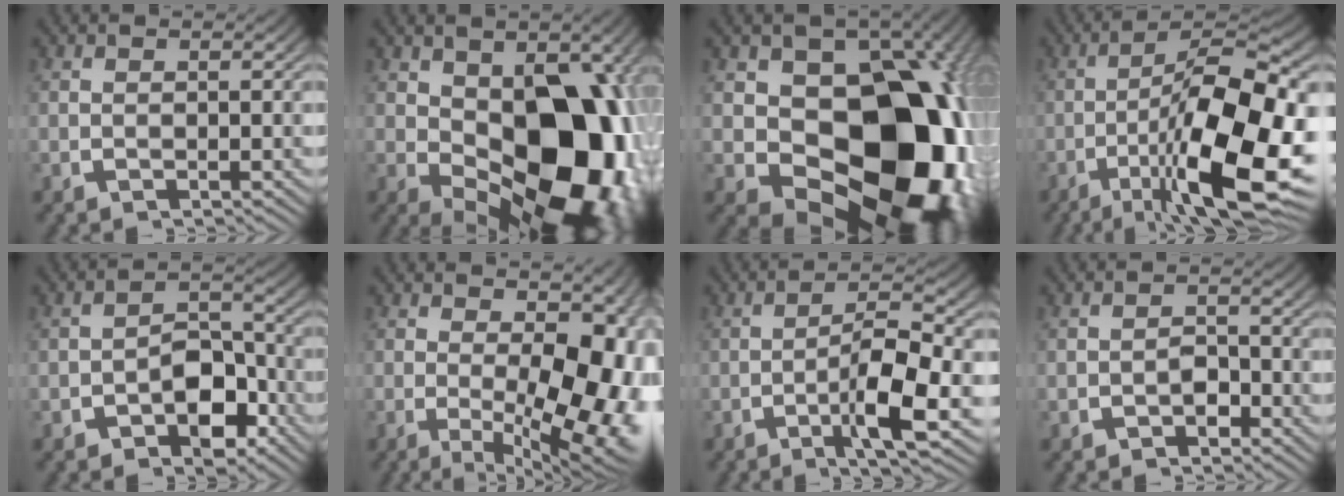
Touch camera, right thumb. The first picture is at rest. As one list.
[{"total": 19.5, "force": [-3.0, 11.7, 15.3], "torque": [-0.251, -0.071, -0.010]}, {"total": 26.2, "force": [-3.3, 17.0, 19.6], "torque": [-0.312, -0.085, -0.016]}, {"total": 15.9, "force": [-3.9, 7.4, 13.6], "torque": [-0.225, -0.046, -0.042]}, {"total": 5.2, "force": [-2.5, 3.2, 3.2], "torque": [-0.063, -0.017, -0.033]}, {"total": 12.1, "force": [-2.1, 6.2, 10.2], "torque": [-0.161, -0.045, -0.009]}, {"total": 6.4, "force": [-1.8, 1.9, 5.8], "torque": [-0.110, -0.009, -0.034]}, {"total": 2.0, "force": [-1.7, 0.9, 0.6], "torque": [-0.014, -0.007, -0.026]}]